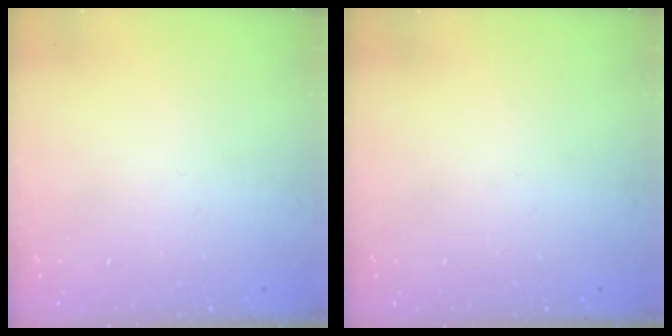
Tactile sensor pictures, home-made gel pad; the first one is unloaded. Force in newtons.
{"total": 0.0}